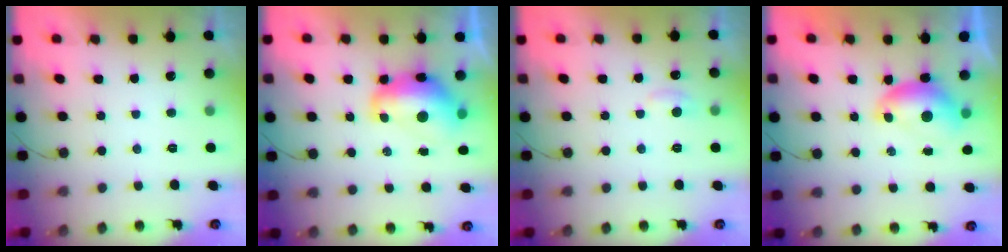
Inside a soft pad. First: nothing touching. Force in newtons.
{"total": 12.5, "press": 12.5, "slide": 1.2}
{"total": 4.9, "press": 4.8, "slide": 0.6}
{"total": 8.2, "press": 8.2, "slide": 0.9}